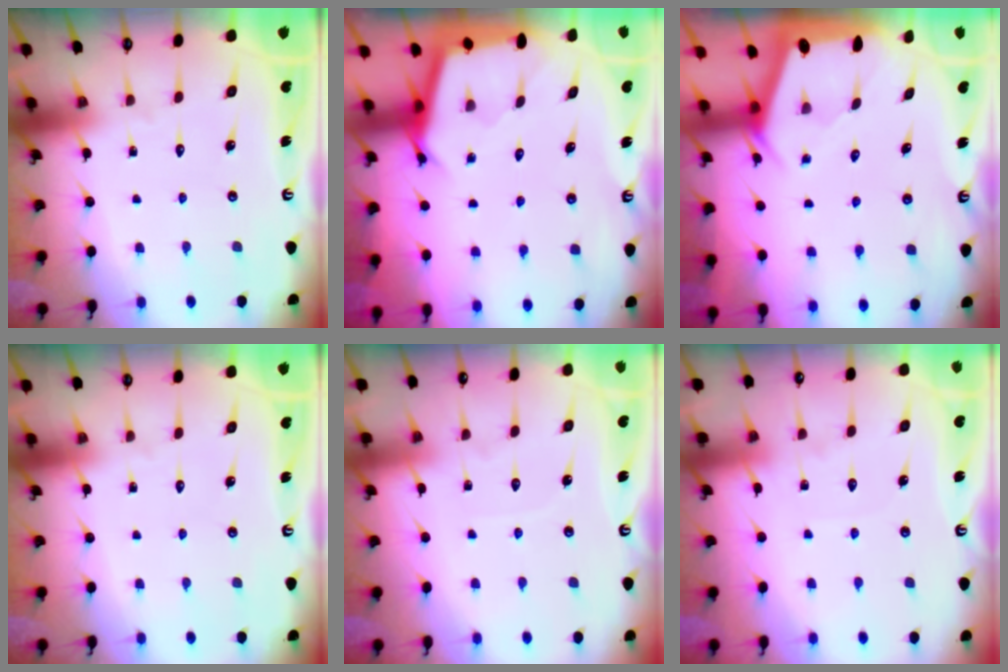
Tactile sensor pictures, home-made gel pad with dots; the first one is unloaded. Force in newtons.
{"total": 2.8, "press": 2.8, "slide": 0.3}
{"total": 1.9, "press": 1.8, "slide": 0.3}
{"total": 0.0}
{"total": 3.0, "press": 2.9, "slide": 0.4}
{"total": 3.0, "press": 3.0, "slide": 0.5}